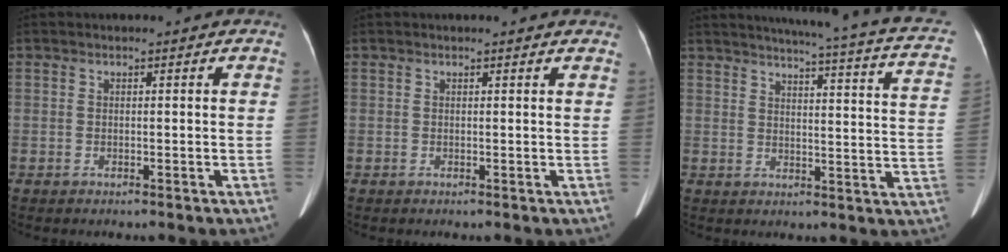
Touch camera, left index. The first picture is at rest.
{"total": 2.7, "force": [2.6, 0.2, 0.8], "torque": [-0.012, 0.003, 0.016]}
{"total": 20.4, "force": [16.6, 1.1, 11.7], "torque": [-0.158, -0.034, 0.177]}